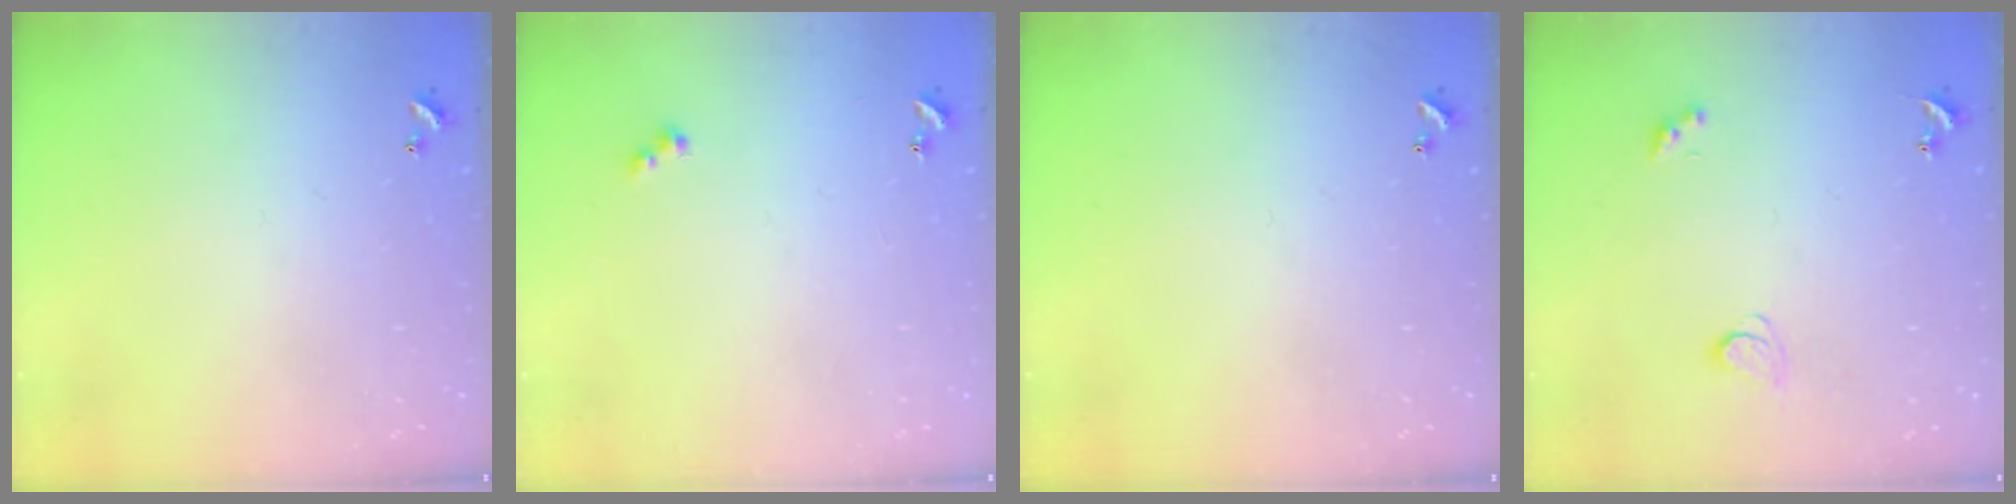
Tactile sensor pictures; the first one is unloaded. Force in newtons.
{"total": 2.5, "press": 2.5, "slide": 0.5}
{"total": 0.0}
{"total": 2.2, "press": 2.2, "slide": 0.5}